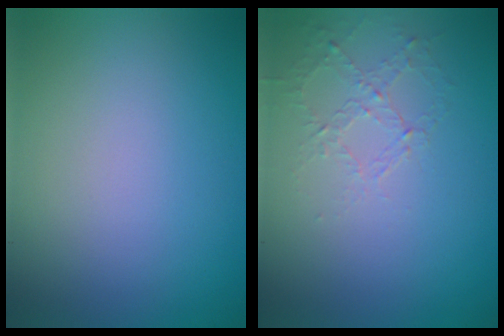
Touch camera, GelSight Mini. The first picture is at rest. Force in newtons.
{"total": 1.1, "press": 0.5, "slide": 1.0}